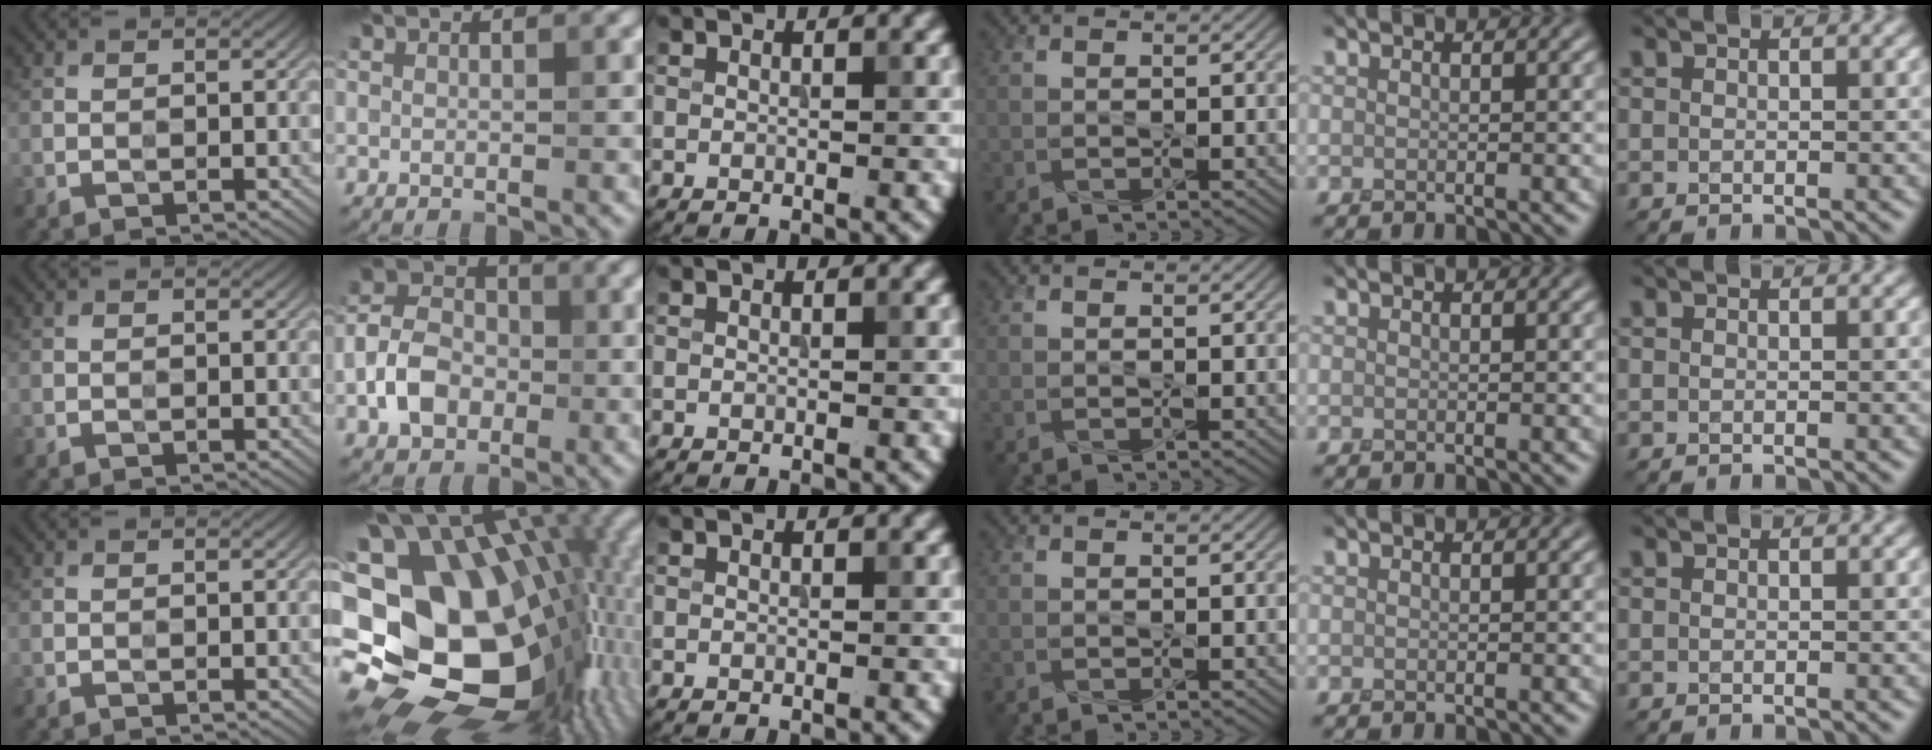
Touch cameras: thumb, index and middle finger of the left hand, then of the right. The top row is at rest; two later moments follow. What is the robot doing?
{"motion": "press", "object": "joystick"}